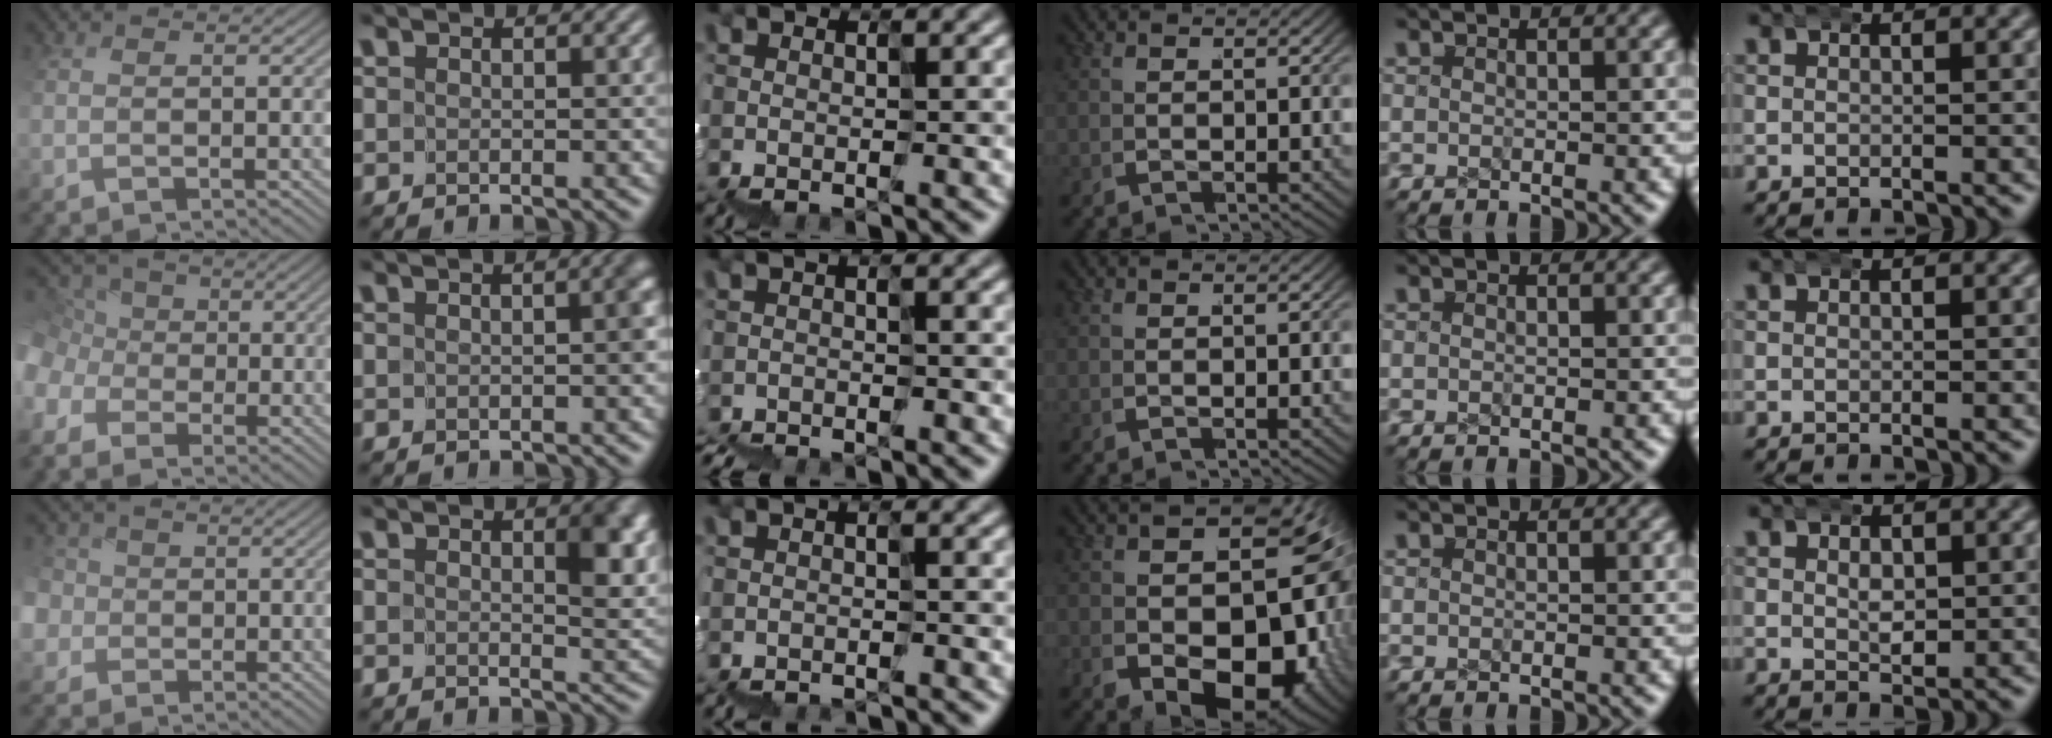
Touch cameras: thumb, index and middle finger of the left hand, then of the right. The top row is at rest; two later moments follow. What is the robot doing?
{"motion": "wrap", "object": "ethernet cable"}